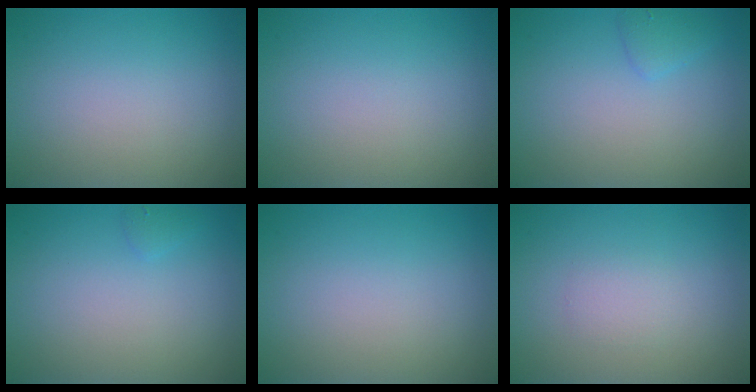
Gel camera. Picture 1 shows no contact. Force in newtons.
{"total": 0.0}
{"total": 1.1, "press": 1.1, "slide": 0.1}
{"total": 0.6, "press": 0.6, "slide": 0.1}
{"total": 0.0}
{"total": 1.2, "press": 1.2, "slide": 0.0}